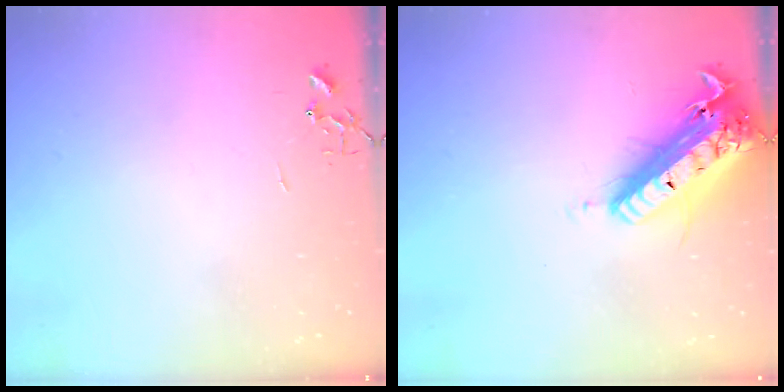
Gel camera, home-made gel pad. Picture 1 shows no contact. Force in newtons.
{"total": 21.3, "press": 20.9, "slide": 4.2}